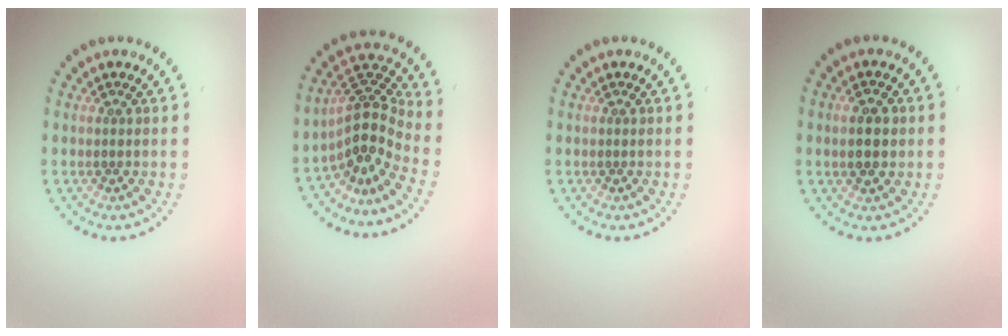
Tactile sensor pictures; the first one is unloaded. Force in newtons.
{"total": 4.1, "press": 2.7, "slide": 3.0}
{"total": 0.0}
{"total": 2.7, "press": 2.7, "slide": 0.5}